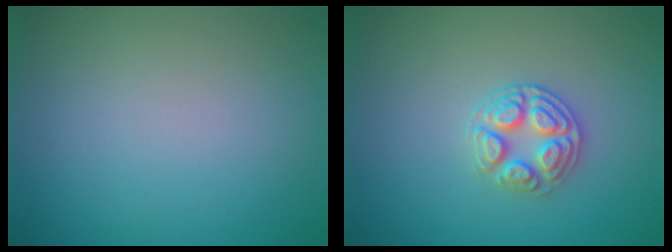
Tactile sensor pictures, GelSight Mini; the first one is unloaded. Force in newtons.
{"total": 2.9, "press": 2.8, "slide": 0.3}